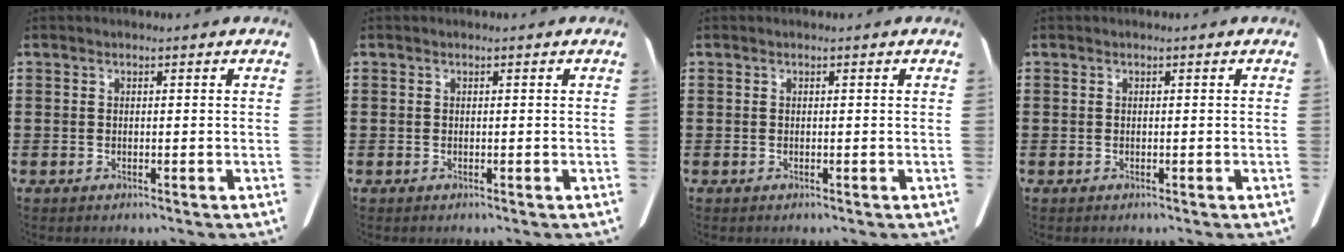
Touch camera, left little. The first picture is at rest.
{"total": 0.0}
{"total": 0.0}
{"total": 0.0}